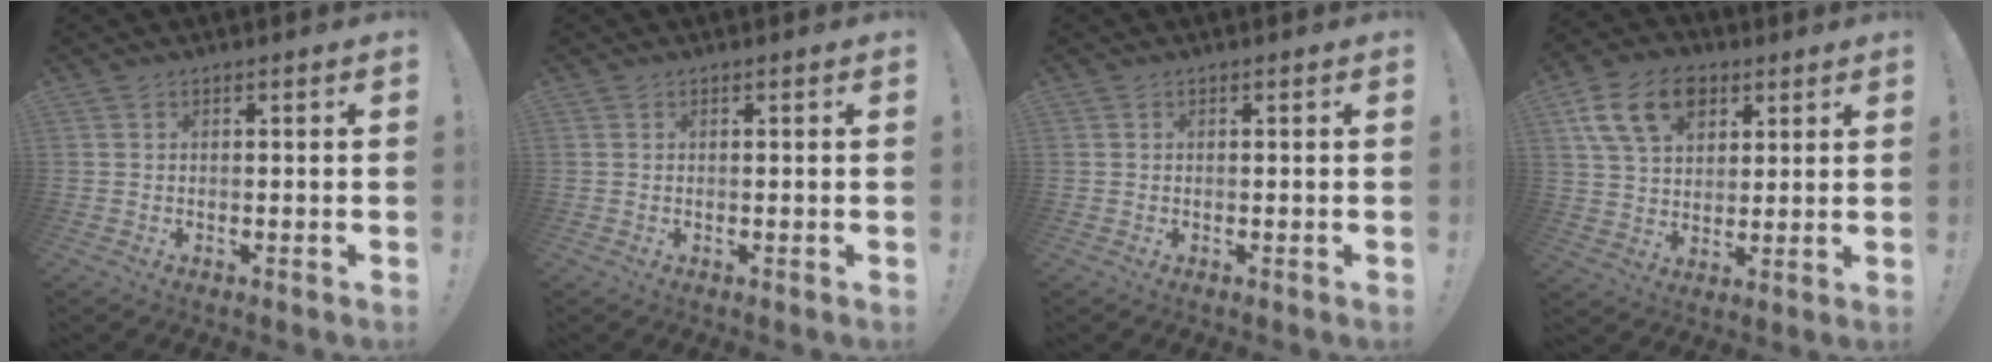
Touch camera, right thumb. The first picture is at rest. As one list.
[{"total": 0.0}, {"total": 0.0}, {"total": 16.1, "force": [7.3, 11.3, 8.8], "torque": [-0.145, -0.021, 0.142]}]